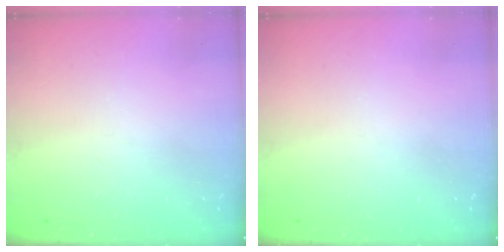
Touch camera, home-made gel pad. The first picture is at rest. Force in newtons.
{"total": 0.0}